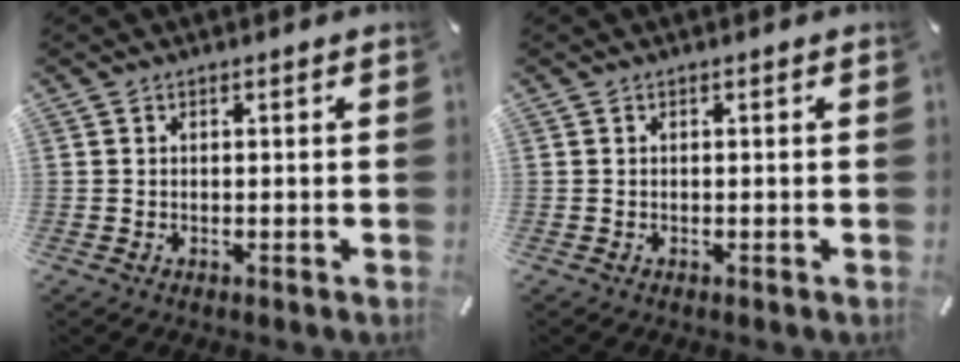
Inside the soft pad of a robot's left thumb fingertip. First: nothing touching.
{"total": 0.0}